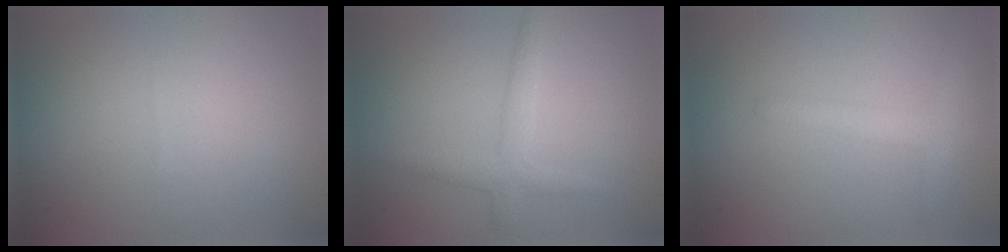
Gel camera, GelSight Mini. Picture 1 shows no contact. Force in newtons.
{"total": 2.2, "press": 2.2, "slide": 0.1}
{"total": 2.6, "press": 2.6, "slide": 0.1}